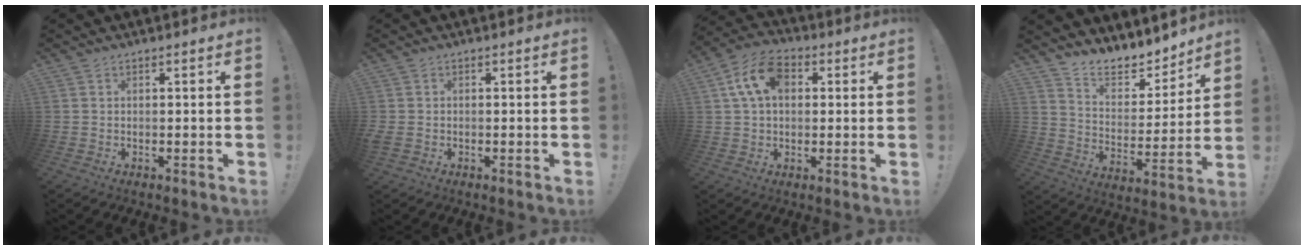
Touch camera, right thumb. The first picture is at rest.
{"total": 1.2, "force": [-0.3, 0.9, 0.7], "torque": [-0.019, 0.006, -0.003]}
{"total": 12.0, "force": [3.2, 7.9, 8.4], "torque": [-0.157, 0.018, 0.066]}
{"total": 10.5, "force": [9.7, 3.4, 2.1], "torque": [-0.044, -0.088, 0.178]}